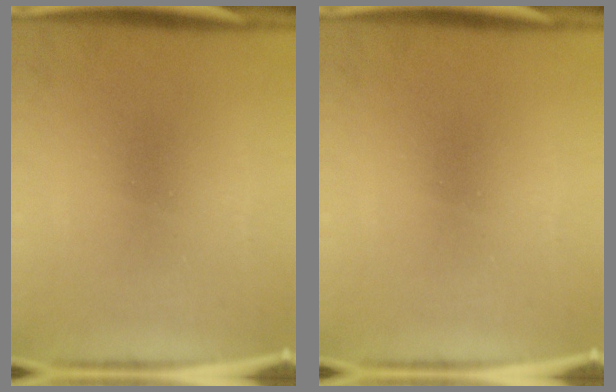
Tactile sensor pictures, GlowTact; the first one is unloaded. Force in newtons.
{"total": 0.0}